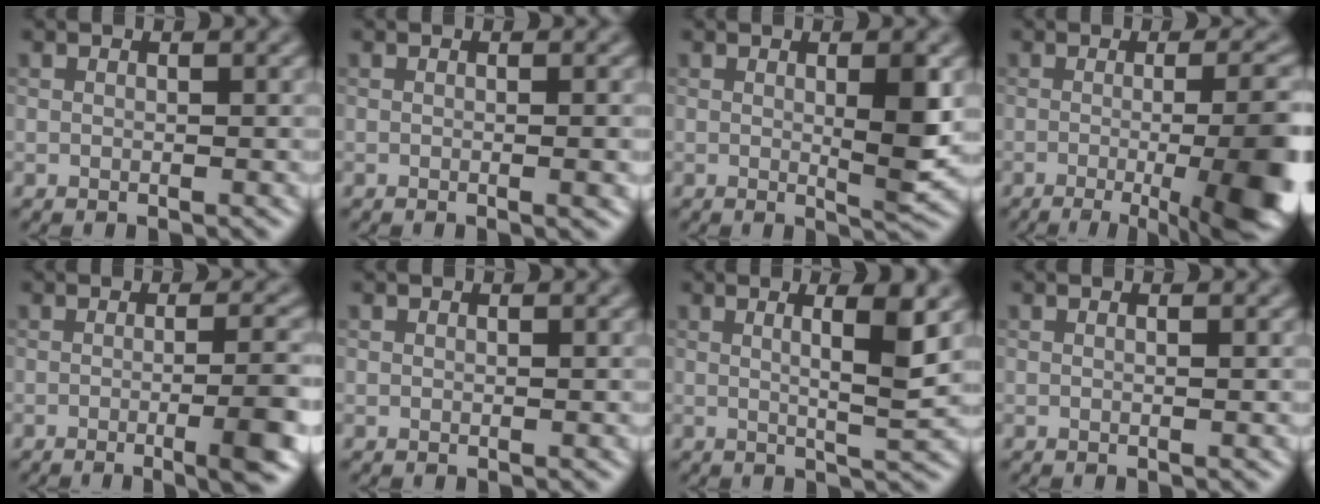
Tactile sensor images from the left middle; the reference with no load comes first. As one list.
[{"total": 1.9, "force": [-0.1, 0.7, 1.8], "torque": [-0.011, 0.007, -0.009]}, {"total": 3.1, "force": [0.3, 0.2, 3.0], "torque": [-0.044, -0.007, 0.016]}, {"total": 11.8, "force": [-2.3, 3.2, 11.1], "torque": [-0.103, 0.003, -0.011]}, {"total": 6.3, "force": [-1.5, 1.4, 6.0], "torque": [-0.064, 0.002, -0.010]}, {"total": 0.0}, {"total": 4.2, "force": [1.0, 0.2, 4.1], "torque": [-0.062, -0.001, 0.026]}, {"total": 0.6, "force": [0.1, 0.3, 0.5], "torque": [0.002, 0.003, -0.006]}]